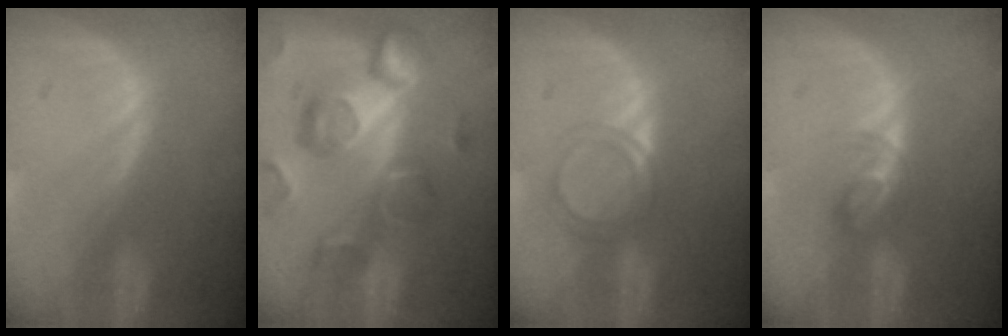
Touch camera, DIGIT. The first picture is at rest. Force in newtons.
{"total": 12.1, "press": 10.5, "slide": 6.0}
{"total": 3.4, "press": 3.3, "slide": 0.3}
{"total": 3.3, "press": 3.2, "slide": 0.4}